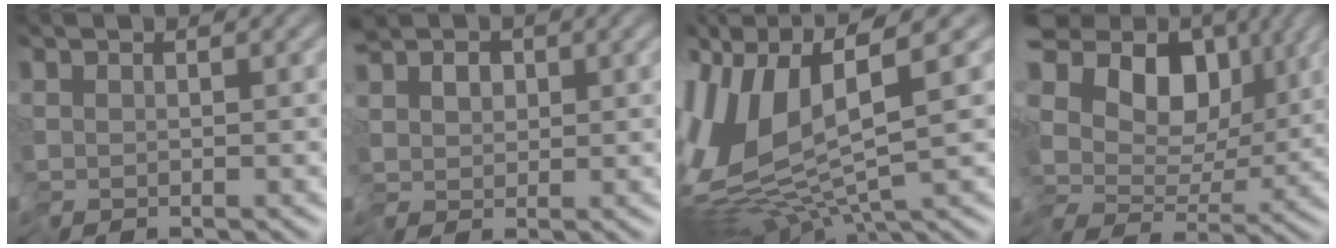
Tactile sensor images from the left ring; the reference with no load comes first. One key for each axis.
{"total": 2.6, "fx": 0.0, "fy": 1.7, "fz": 2.0, "tx": -0.041, "ty": -0.001, "tz": -0.005}
{"total": 8.9, "fx": 0.3, "fy": 3.3, "fz": 8.3, "tx": -0.178, "ty": -0.007, "tz": 0.013}
{"total": 11.9, "fx": 1.3, "fy": 8.8, "fz": 7.8, "tx": -0.139, "ty": -0.004, "tz": 0.037}